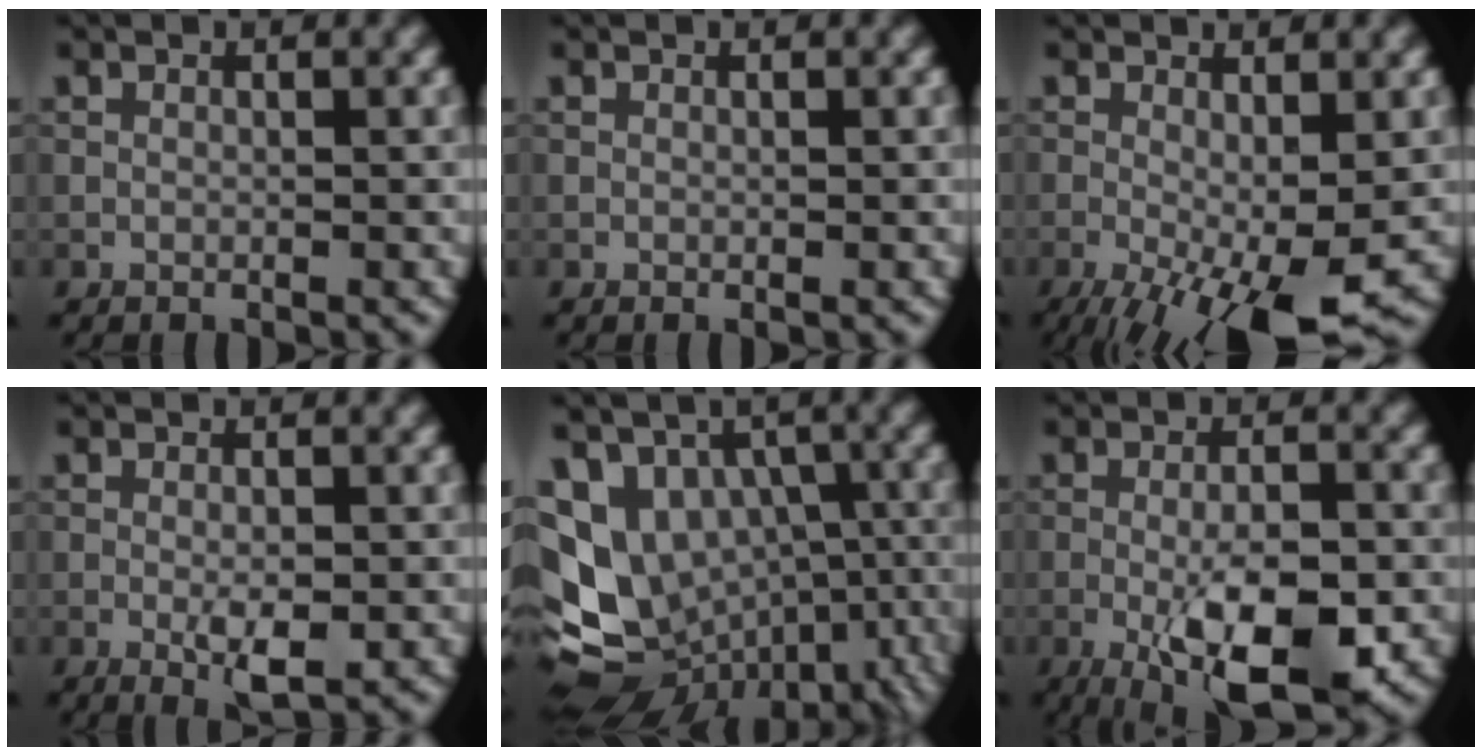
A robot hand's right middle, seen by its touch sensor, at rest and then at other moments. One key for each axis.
{"total": 0.0}
{"total": 8.9, "fx": -3.5, "fy": 2.5, "fz": 7.8, "tx": -0.143, "ty": -0.024, "tz": -0.050}
{"total": 3.0, "fx": -0.9, "fy": 0.9, "fz": 2.7, "tx": -0.048, "ty": -0.004, "tz": -0.011}
{"total": 12.3, "fx": -2.1, "fy": 8.9, "fz": 8.2, "tx": -0.130, "ty": -0.010, "tz": -0.016}
{"total": 10.0, "fx": -3.3, "fy": 3.4, "fz": 8.8, "tx": -0.146, "ty": -0.008, "tz": -0.050}